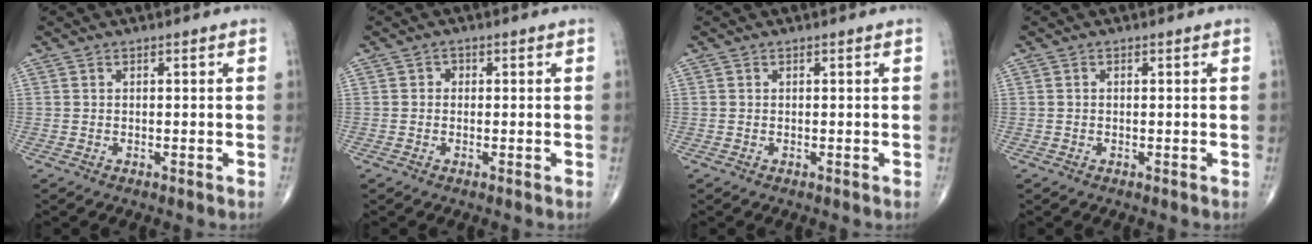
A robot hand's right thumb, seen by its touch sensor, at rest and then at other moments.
{"total": 1.0, "force": [-0.1, 1.0, 0.4], "torque": [0.004, 0.004, -0.008]}
{"total": 0.0}
{"total": 0.0}